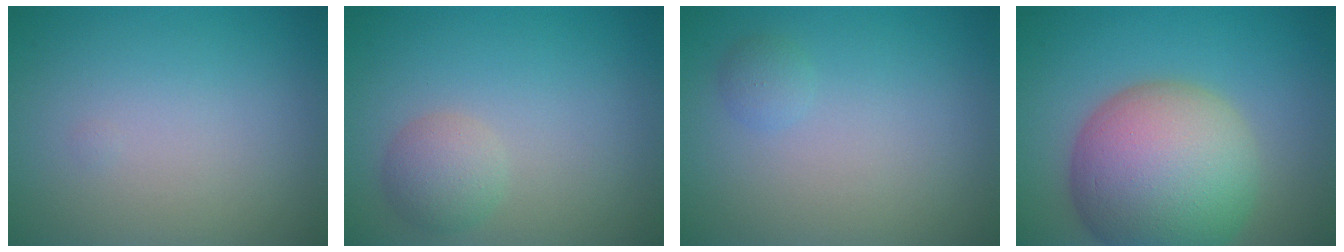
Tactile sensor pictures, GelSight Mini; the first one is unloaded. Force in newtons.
{"total": 2.3, "press": 2.3, "slide": 0.2}
{"total": 0.9, "press": 0.9, "slide": 0.0}
{"total": 12.4, "press": 12.4, "slide": 0.7}